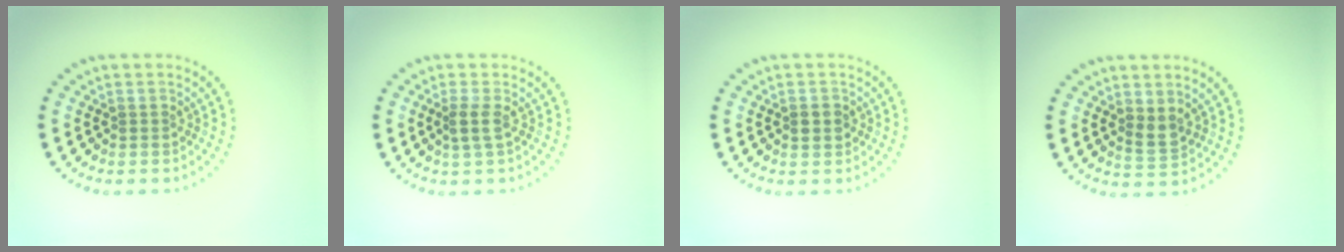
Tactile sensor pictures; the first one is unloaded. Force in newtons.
{"total": 1.4, "press": 1.2, "slide": 0.9}
{"total": 1.2, "press": 1.2, "slide": 0.1}
{"total": 1.7, "press": 1.6, "slide": 0.7}